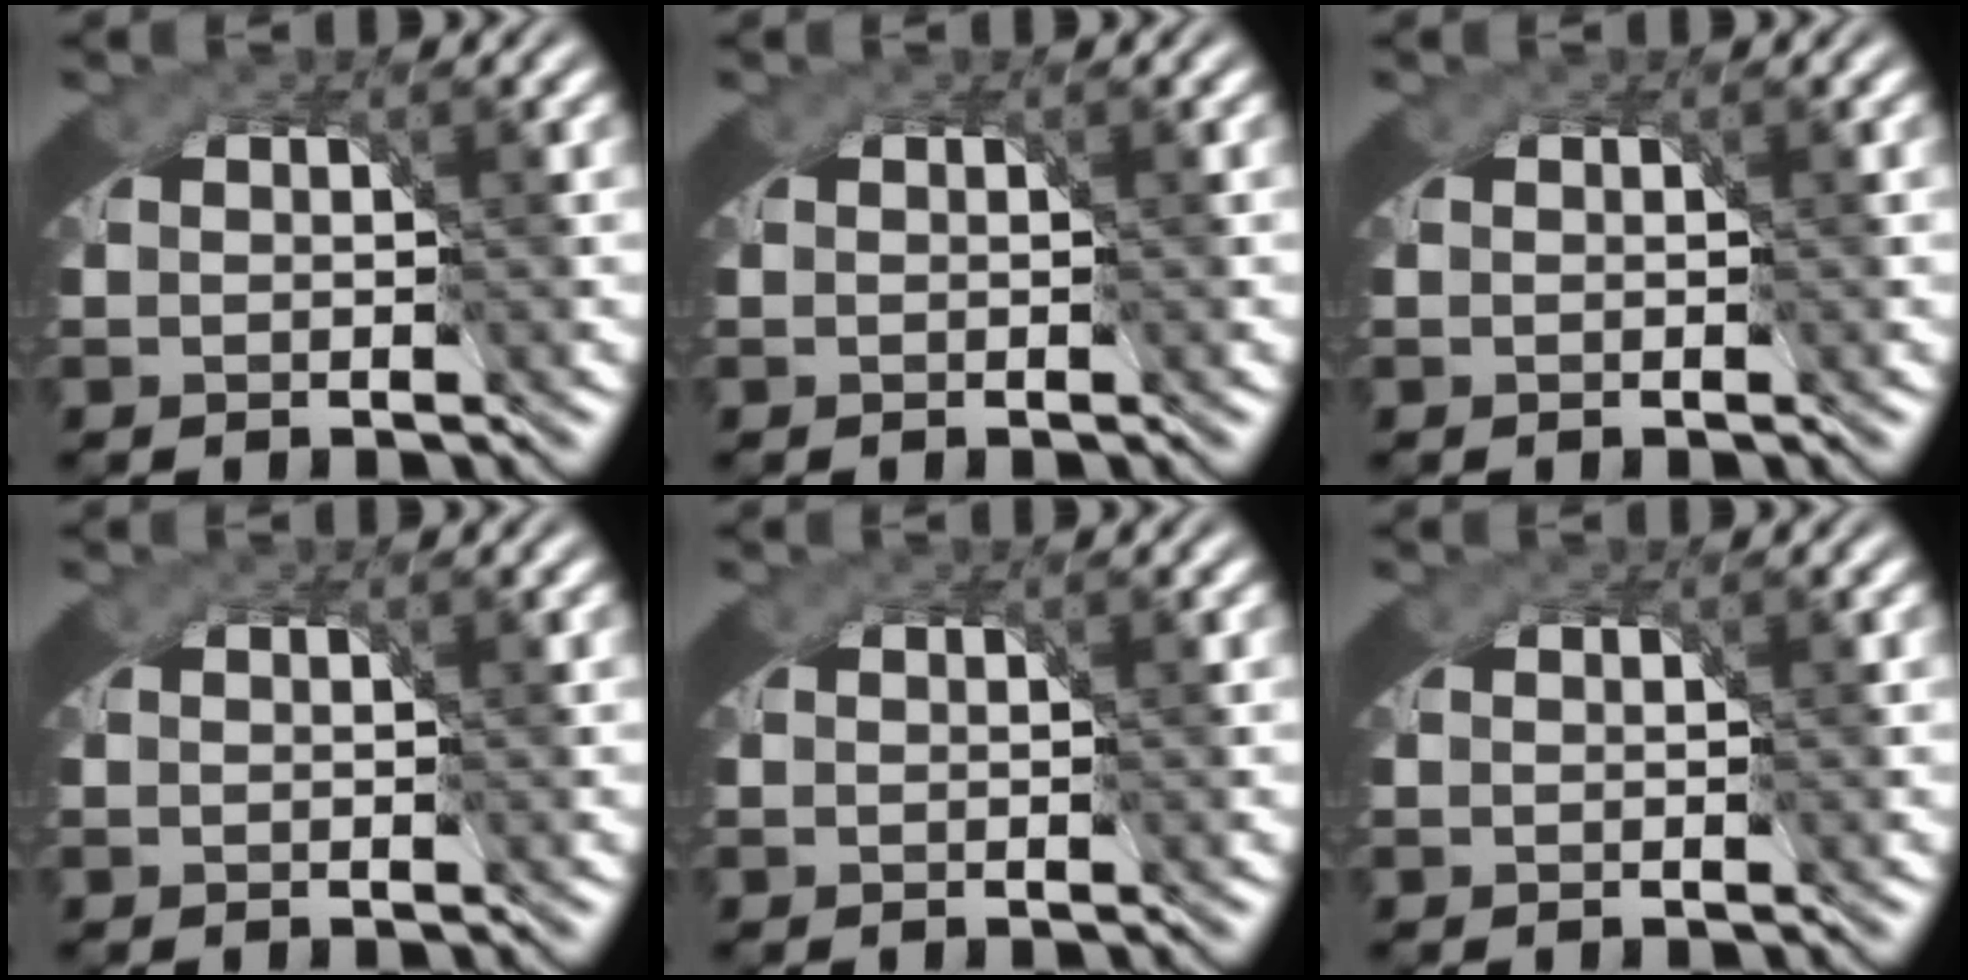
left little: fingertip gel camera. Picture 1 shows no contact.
{"total": 0.0}
{"total": 0.0}
{"total": 0.0}
{"total": 0.0}
{"total": 0.0}